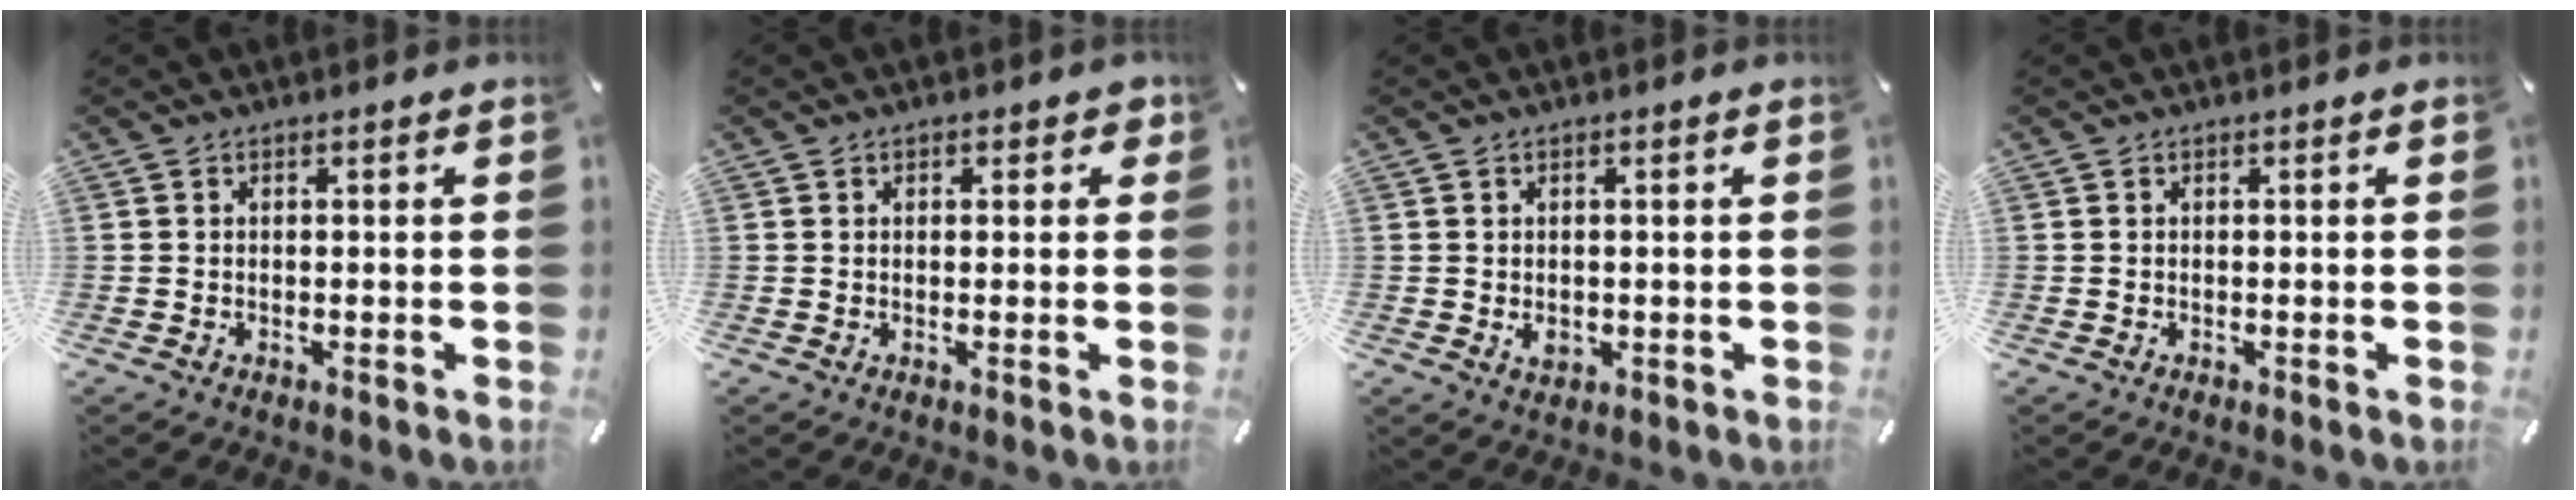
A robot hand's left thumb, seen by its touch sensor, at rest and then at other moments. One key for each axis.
{"total": 1.7, "fx": 0.6, "fy": 1.3, "fz": 1.0, "tx": -0.003, "ty": 0.001, "tz": 0.005}
{"total": 2.3, "fx": -0.3, "fy": 1.8, "fz": 1.3, "tx": -0.024, "ty": -0.004, "tz": -0.010}
{"total": 0.0}